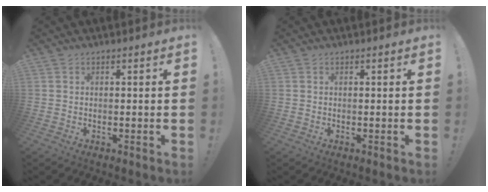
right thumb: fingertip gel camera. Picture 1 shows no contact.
{"total": 0.0}